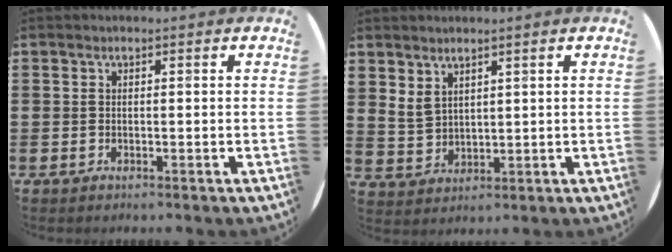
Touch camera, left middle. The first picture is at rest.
{"total": 2.5, "force": [2.2, 1.1, 0.4], "torque": [-0.012, -0.002, 0.042]}